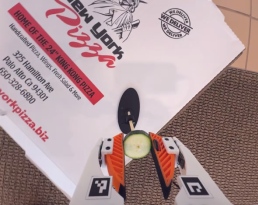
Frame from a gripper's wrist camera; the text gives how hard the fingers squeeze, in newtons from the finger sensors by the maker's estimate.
{"total": 8.0, "left": 8.1, "right": 7.9}